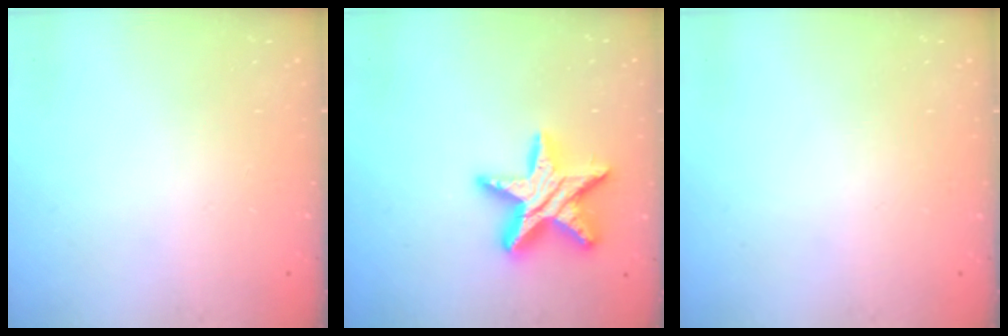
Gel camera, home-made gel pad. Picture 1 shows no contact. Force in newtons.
{"total": 16.3, "press": 16.2, "slide": 1.2}
{"total": 0.0}